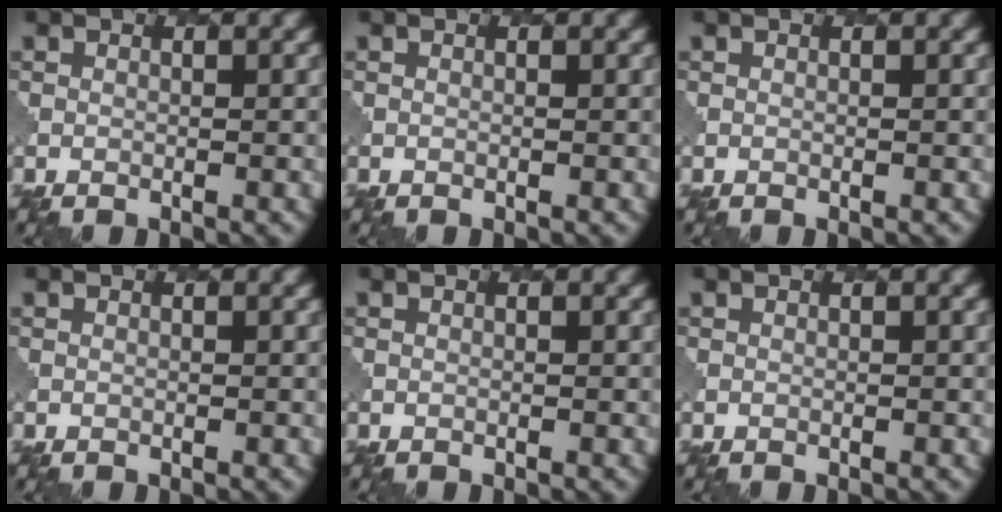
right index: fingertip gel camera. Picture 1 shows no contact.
{"total": 0.0}
{"total": 0.0}
{"total": 0.0}
{"total": 0.0}
{"total": 0.0}